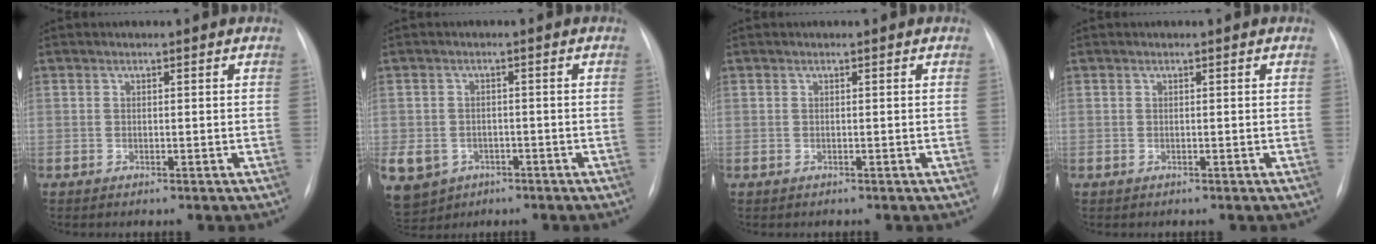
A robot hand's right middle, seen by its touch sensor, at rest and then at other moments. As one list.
[{"total": 13.8, "force": [-6.0, 11.3, 5.2], "torque": [-0.160, 0.002, -0.079]}, {"total": 0.0}, {"total": 0.0}]